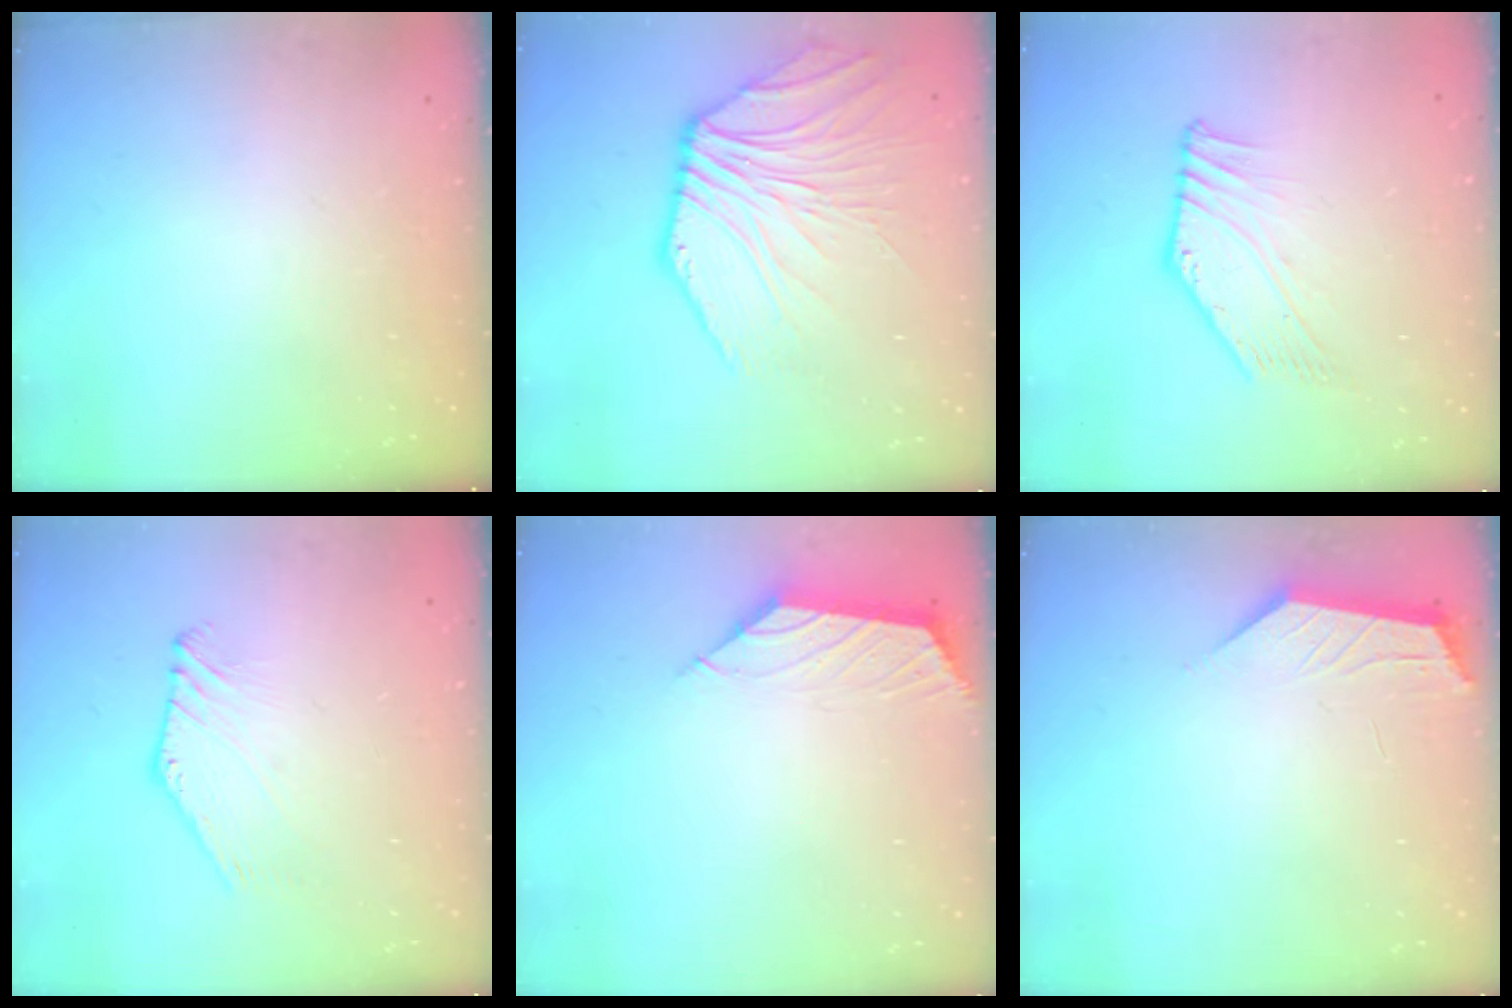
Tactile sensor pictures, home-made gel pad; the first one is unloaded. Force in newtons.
{"total": 5.8, "press": 5.7, "slide": 1.2}
{"total": 0.6, "press": 0.1, "slide": 0.6}
{"total": 1.1, "press": 1.1, "slide": 0.2}
{"total": 2.4, "press": 2.3, "slide": 0.6}
{"total": 1.8, "press": 1.8, "slide": 0.4}